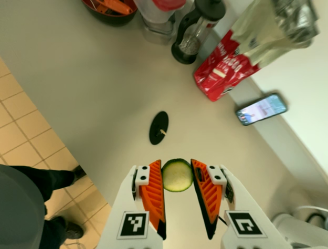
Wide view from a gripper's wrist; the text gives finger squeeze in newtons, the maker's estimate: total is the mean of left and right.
{"total": 8.5, "left": 8.9, "right": 8.0}